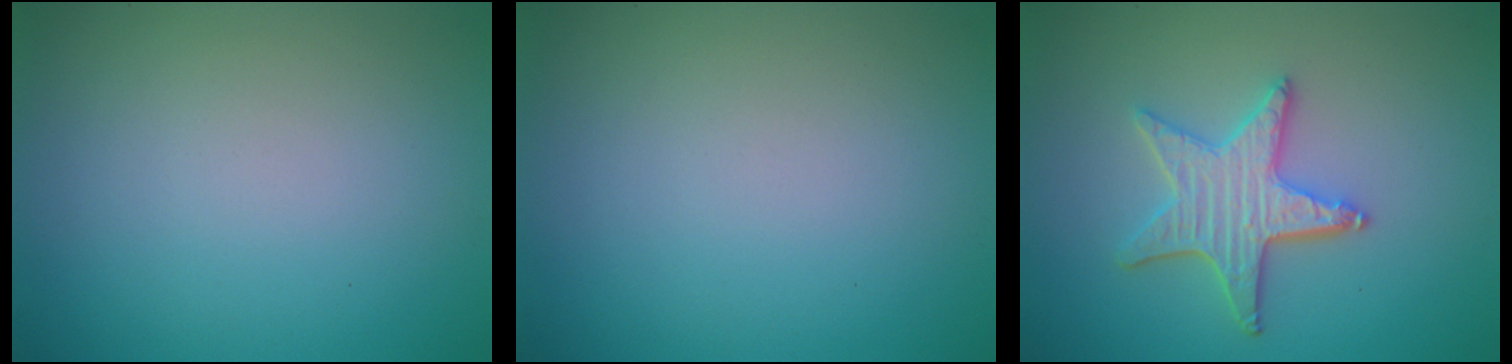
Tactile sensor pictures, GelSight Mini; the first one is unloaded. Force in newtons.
{"total": 0.0}
{"total": 4.2, "press": 3.8, "slide": 1.7}